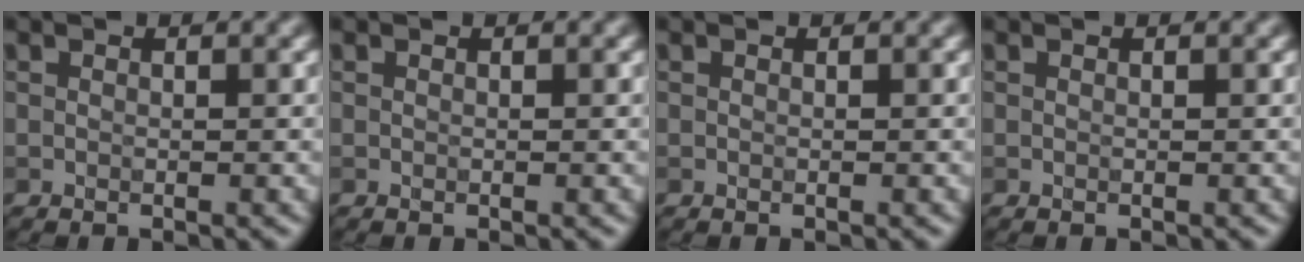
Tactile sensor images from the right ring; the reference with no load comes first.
{"total": 0.0}
{"total": 0.0}
{"total": 0.0}